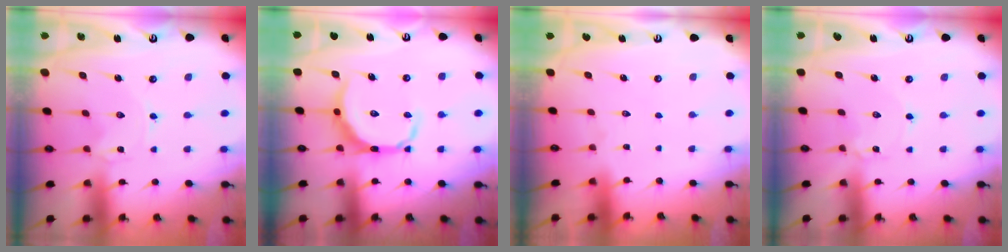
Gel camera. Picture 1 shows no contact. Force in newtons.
{"total": 12.1, "press": 12.1, "slide": 0.4}
{"total": 1.4, "press": 1.4, "slide": 0.2}
{"total": 2.6, "press": 2.6, "slide": 0.2}